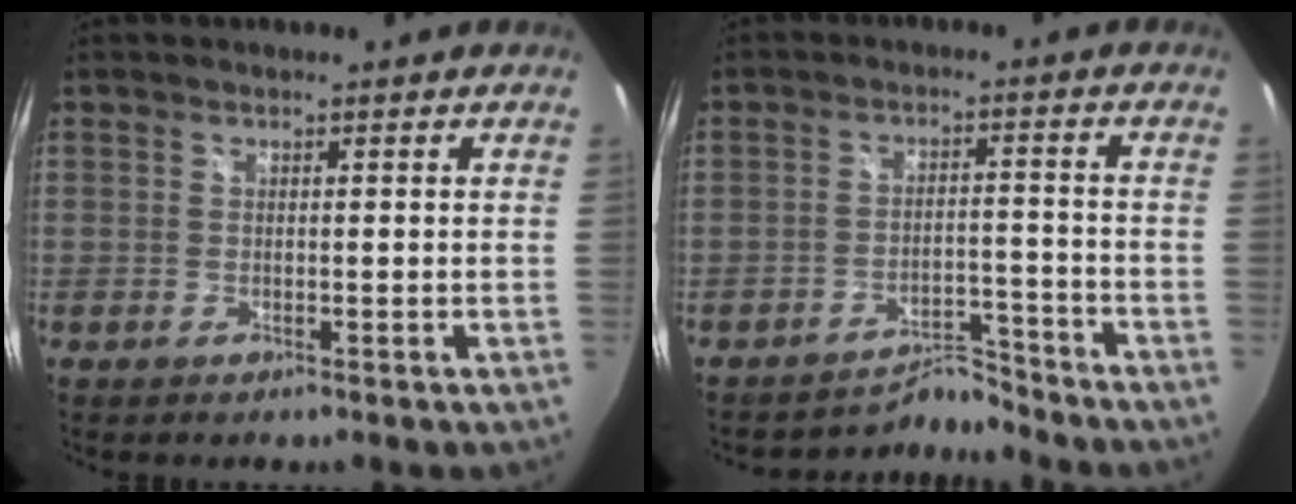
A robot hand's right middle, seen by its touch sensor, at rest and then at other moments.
{"total": 5.6, "force": [-5.5, 0.4, -0.7], "torque": [0.004, 0.017, -0.088]}